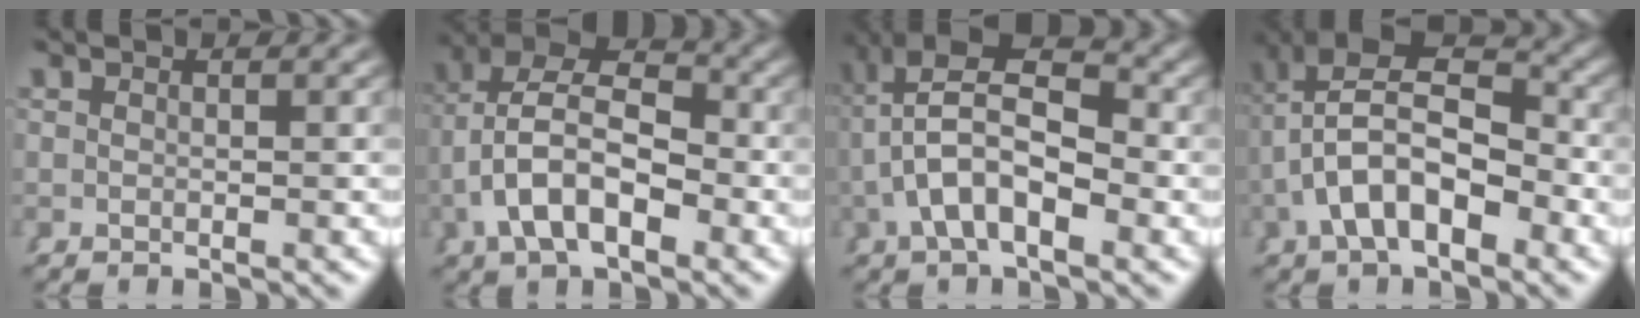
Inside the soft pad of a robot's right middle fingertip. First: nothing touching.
{"total": 8.4, "force": [0.6, 5.7, 6.2], "torque": [-0.117, -0.013, 0.009]}
{"total": 9.1, "force": [1.2, 5.9, 6.8], "torque": [-0.130, 0.000, 0.012]}
{"total": 9.7, "force": [0.7, 6.9, 6.8], "torque": [-0.132, -0.004, 0.003]}